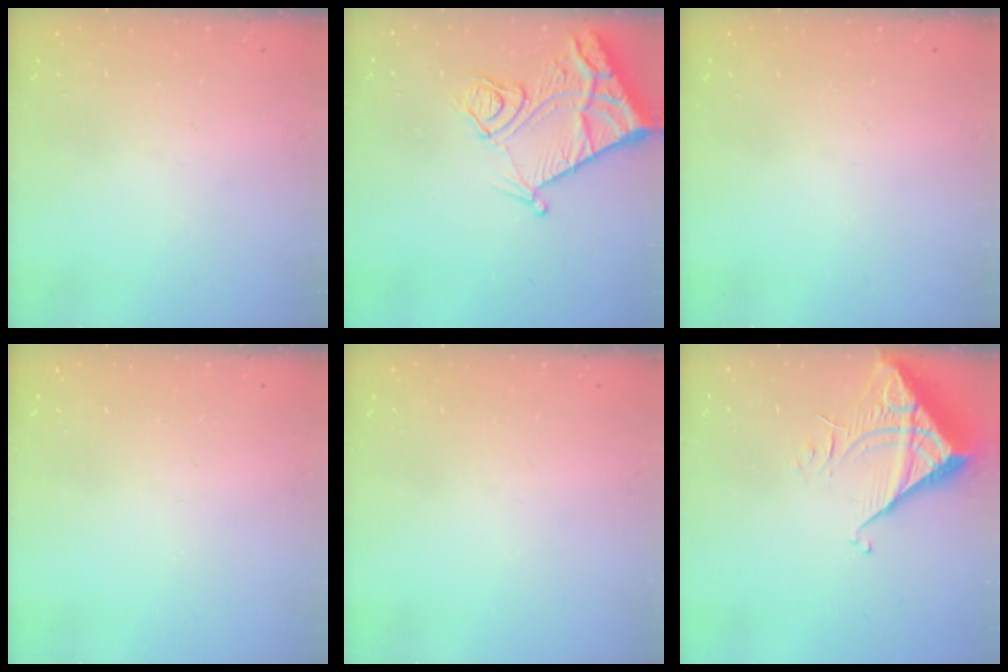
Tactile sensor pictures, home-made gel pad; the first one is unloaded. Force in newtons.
{"total": 13.7, "press": 13.7, "slide": 1.4}
{"total": 0.0}
{"total": 0.0}
{"total": 0.0}
{"total": 6.7, "press": 6.7, "slide": 0.7}